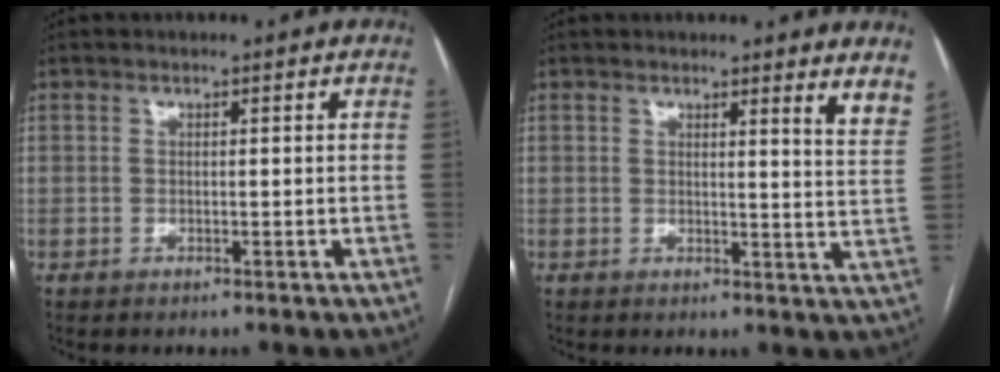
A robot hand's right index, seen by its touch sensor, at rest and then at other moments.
{"total": 5.3, "force": [4.7, -0.2, 2.5], "torque": [-0.028, -0.034, 0.030]}